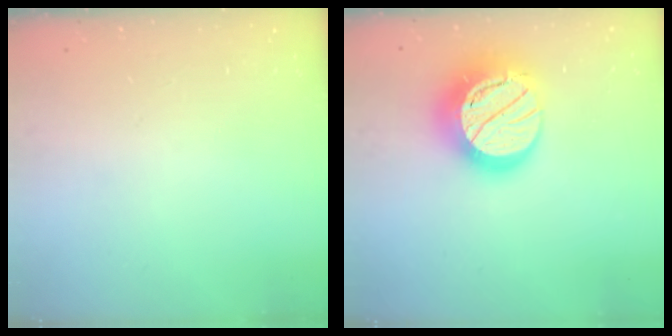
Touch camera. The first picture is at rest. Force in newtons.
{"total": 22.0, "press": 22.0, "slide": 1.7}